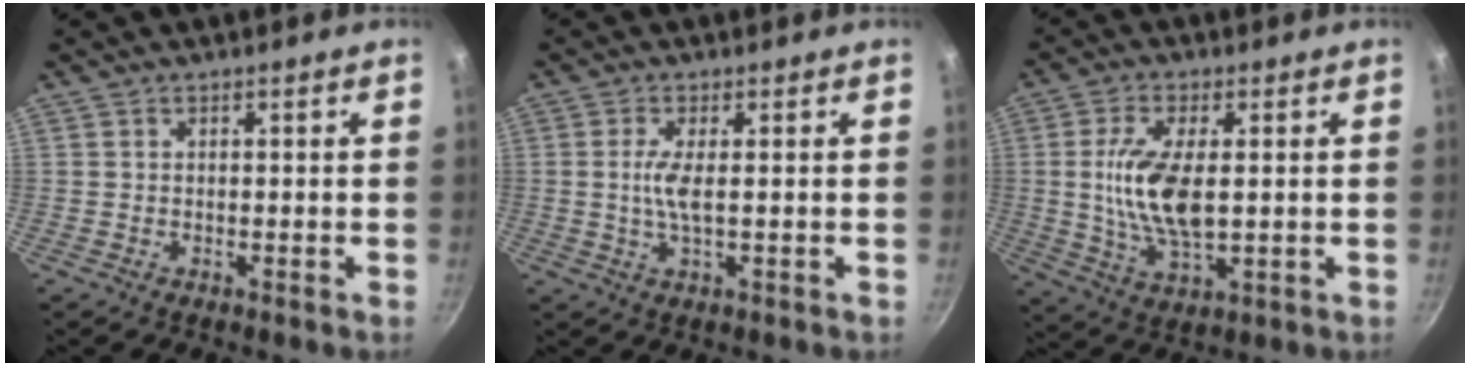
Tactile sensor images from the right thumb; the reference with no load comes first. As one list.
[{"total": 4.2, "force": [0.2, 1.1, 4.1], "torque": [-0.094, -0.002, 0.003]}, {"total": 12.1, "force": [0.8, 5.6, 10.7], "torque": [-0.203, -0.006, 0.017]}]